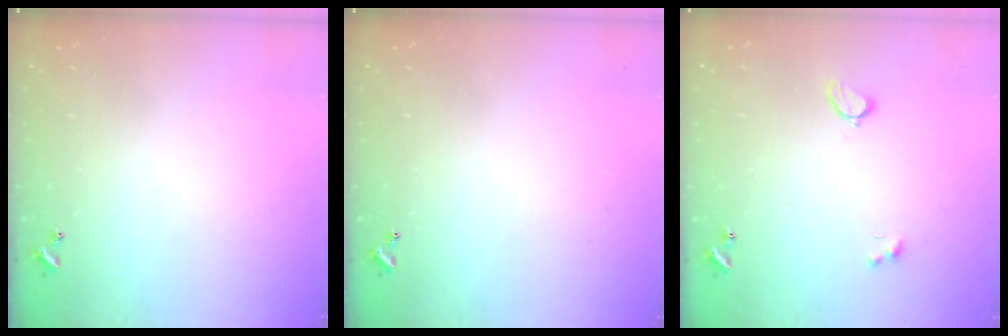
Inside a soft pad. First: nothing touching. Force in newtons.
{"total": 0.0}
{"total": 3.1, "press": 3.0, "slide": 0.8}